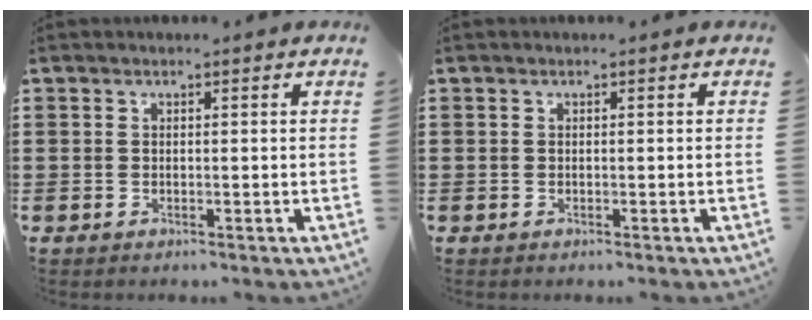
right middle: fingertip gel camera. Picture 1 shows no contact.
{"total": 0.0}